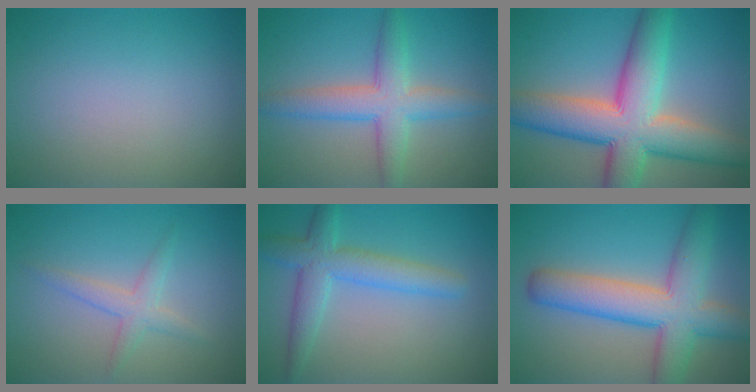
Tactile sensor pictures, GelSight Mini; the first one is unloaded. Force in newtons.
{"total": 5.1, "press": 5.1, "slide": 0.2}
{"total": 11.3, "press": 11.3, "slide": 0.5}
{"total": 2.2, "press": 2.2, "slide": 0.1}
{"total": 4.5, "press": 4.5, "slide": 0.1}
{"total": 8.5, "press": 8.5, "slide": 0.2}